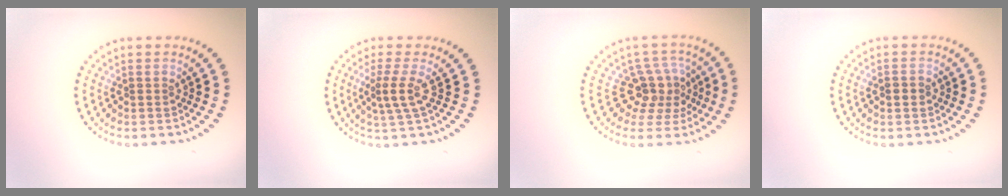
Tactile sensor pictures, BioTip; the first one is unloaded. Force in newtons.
{"total": 2.5, "press": 1.6, "slide": 2.0}
{"total": 3.7, "press": 2.7, "slide": 2.5}
{"total": 1.5, "press": 1.5, "slide": 0.1}